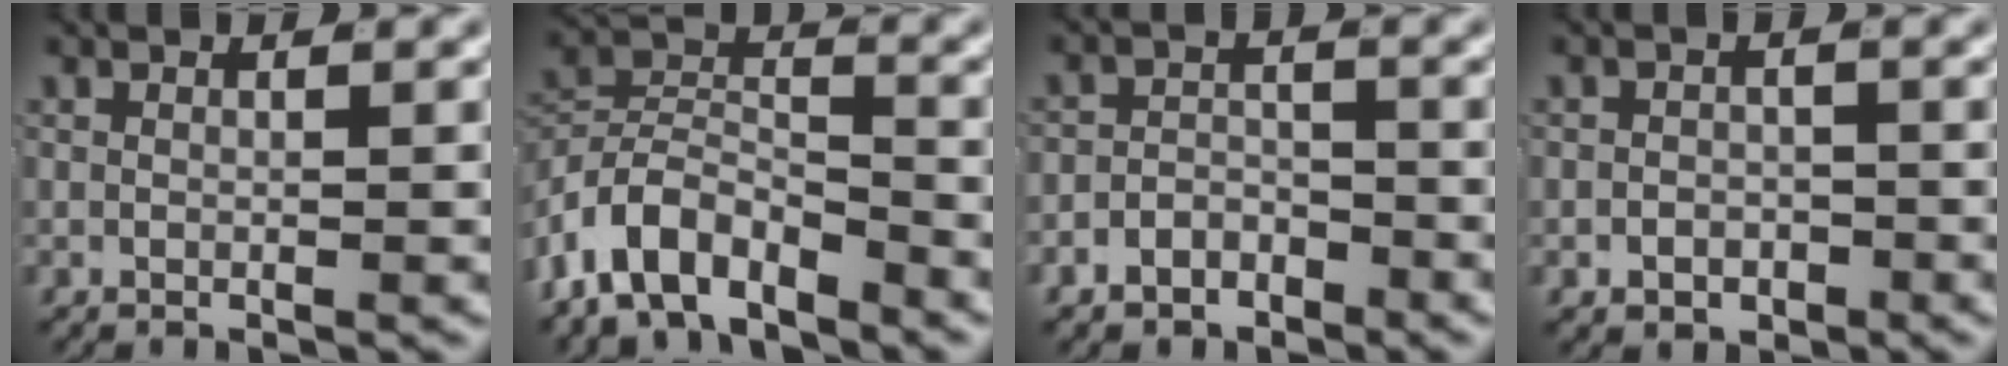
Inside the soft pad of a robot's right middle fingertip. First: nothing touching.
{"total": 9.4, "force": [-5.7, 6.0, 4.4], "torque": [-0.097, -0.030, -0.096]}
{"total": 4.1, "force": [-3.0, 2.7, 0.7], "torque": [-0.003, -0.002, -0.059]}
{"total": 2.2, "force": [-1.5, 1.5, 0.6], "torque": [0.008, -0.001, -0.027]}